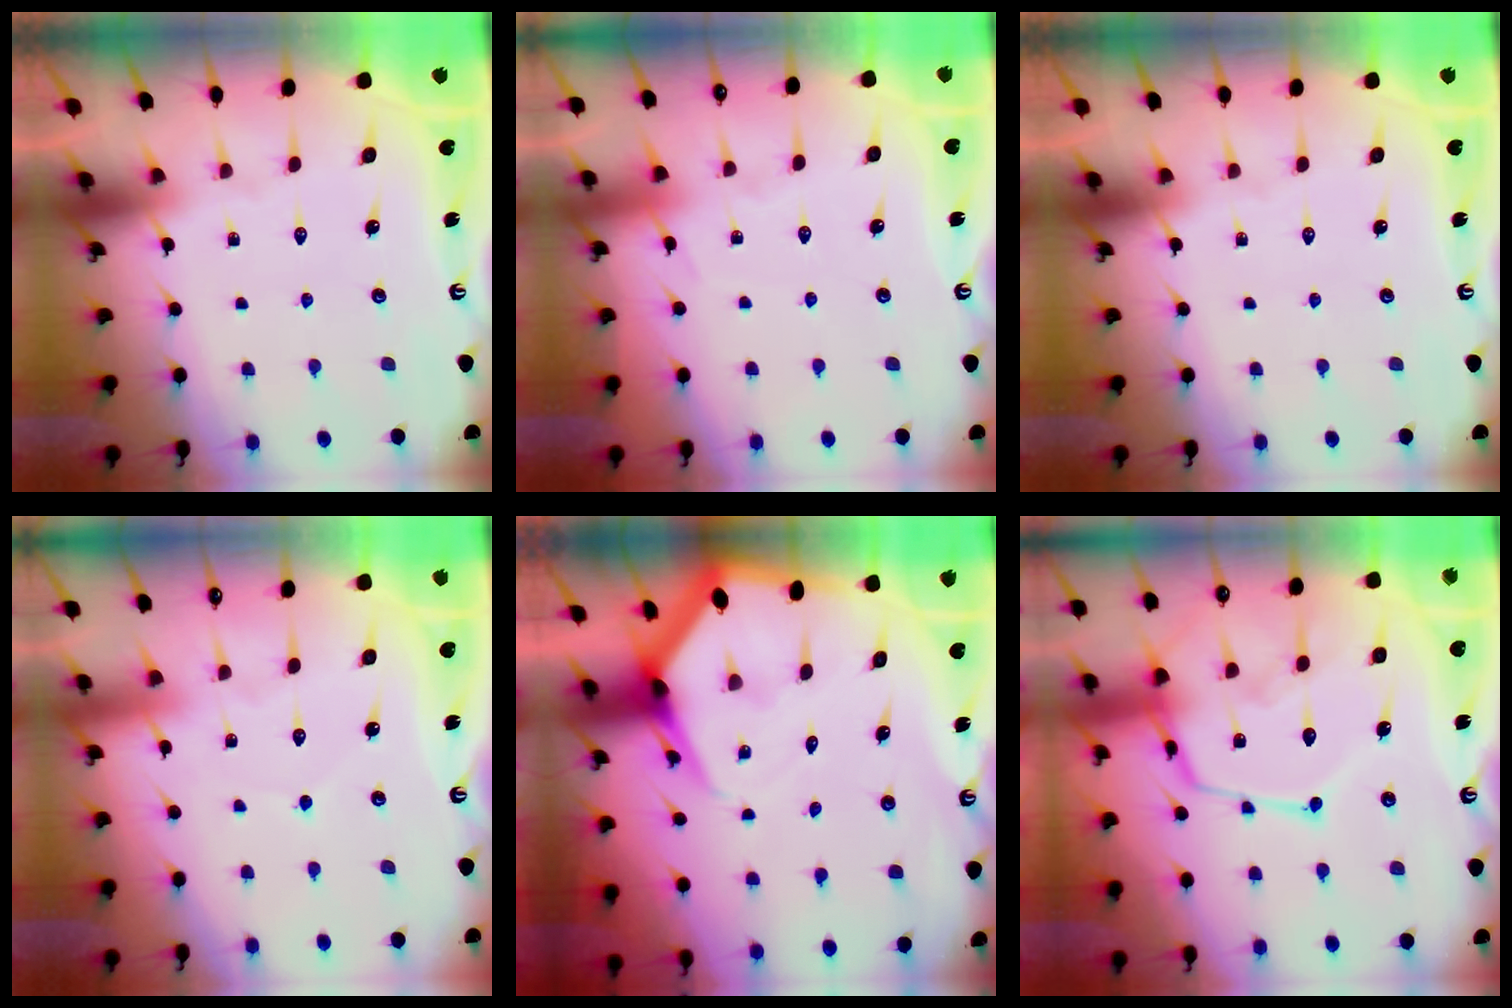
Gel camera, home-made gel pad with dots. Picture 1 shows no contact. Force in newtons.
{"total": 3.7, "press": 3.7, "slide": 0.5}
{"total": 0.0}
{"total": 2.8, "press": 2.7, "slide": 0.4}
{"total": 5.7, "press": 5.7, "slide": 0.5}
{"total": 15.6, "press": 15.6, "slide": 1.2}